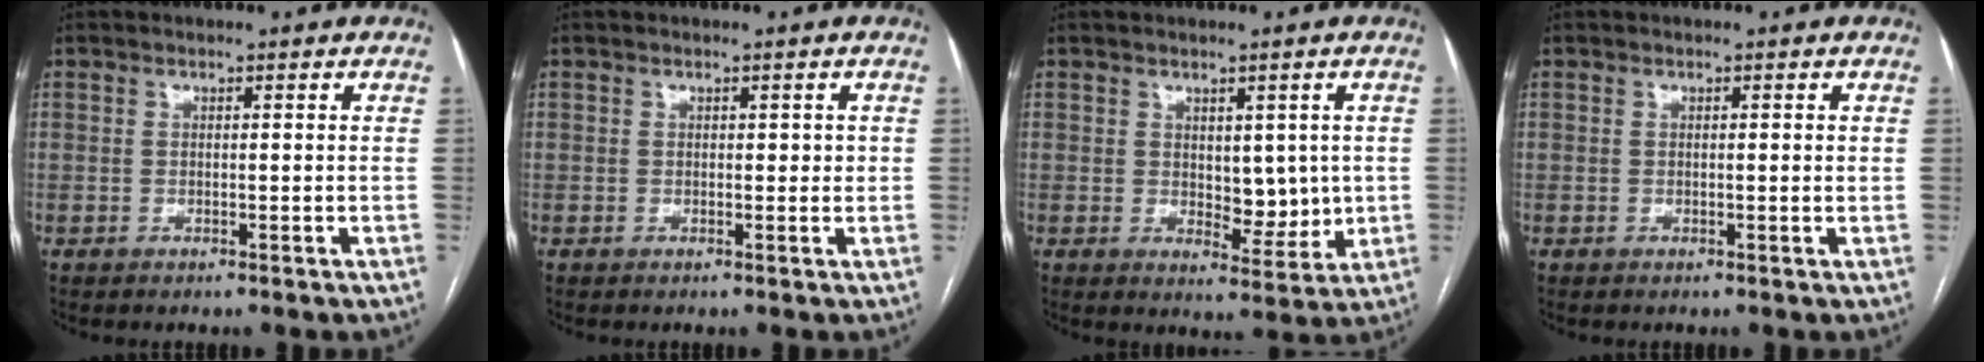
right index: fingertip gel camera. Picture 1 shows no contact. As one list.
[{"total": 1.3, "force": [0.2, 0.8, 1.0], "torque": [-0.008, 0.005, 0.003]}, {"total": 5.6, "force": [0.4, 3.0, 4.7], "torque": [-0.058, -0.008, 0.016]}, {"total": 0.7, "force": [0.2, 0.0, 0.6], "torque": [-0.011, 0.000, 0.002]}]